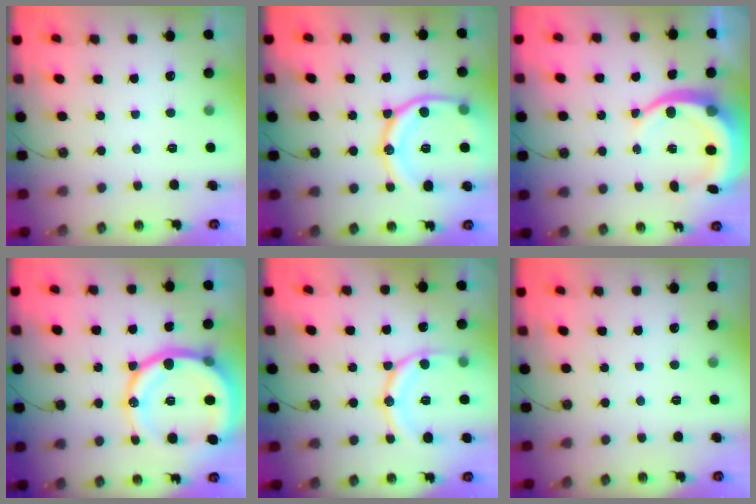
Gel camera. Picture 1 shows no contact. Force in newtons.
{"total": 19.3, "press": 19.2, "slide": 2.2}
{"total": 11.3, "press": 11.2, "slide": 1.3}
{"total": 23.7, "press": 23.4, "slide": 3.8}
{"total": 14.8, "press": 14.7, "slide": 1.5}
{"total": 0.0}